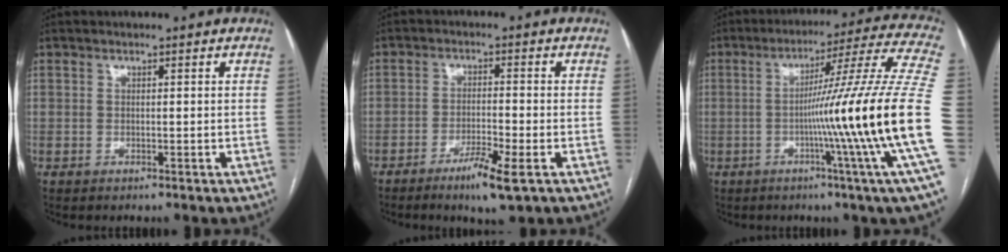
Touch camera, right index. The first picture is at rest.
{"total": 6.2, "force": [-3.5, 0.2, 5.1], "torque": [-0.092, -0.011, -0.059]}
{"total": 23.8, "force": [-4.1, -3.4, 23.2], "torque": [-0.282, -0.009, -0.090]}